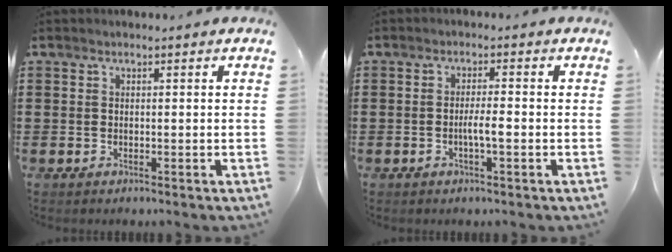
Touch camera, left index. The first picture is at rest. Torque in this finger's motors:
{"motor_torque": [0.08, 0.05, 0.08, 0.06]}